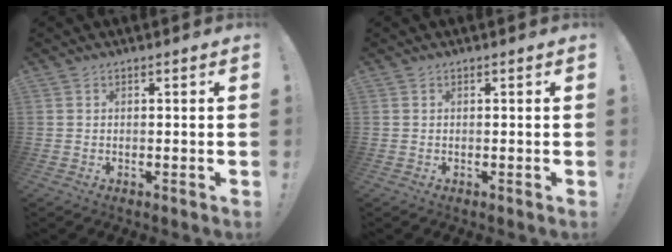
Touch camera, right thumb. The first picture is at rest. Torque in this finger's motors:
{"motor_torque": [-0.08, 0.08, -0.03, 0.03, 0.00]}